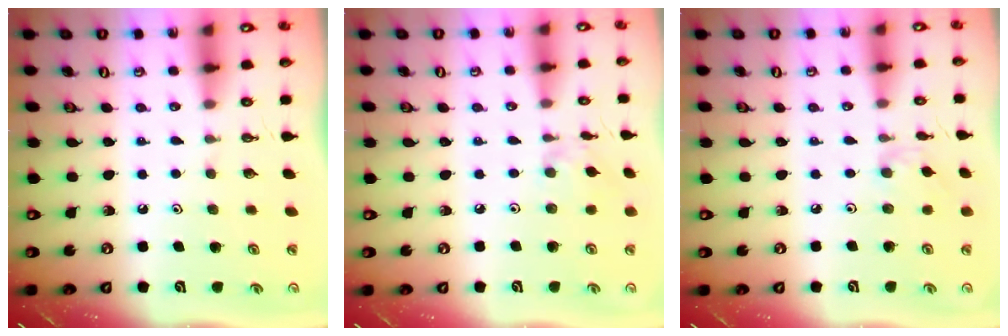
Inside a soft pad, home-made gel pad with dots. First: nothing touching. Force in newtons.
{"total": 2.0, "press": 2.0, "slide": 0.4}
{"total": 2.0, "press": 1.9, "slide": 0.5}